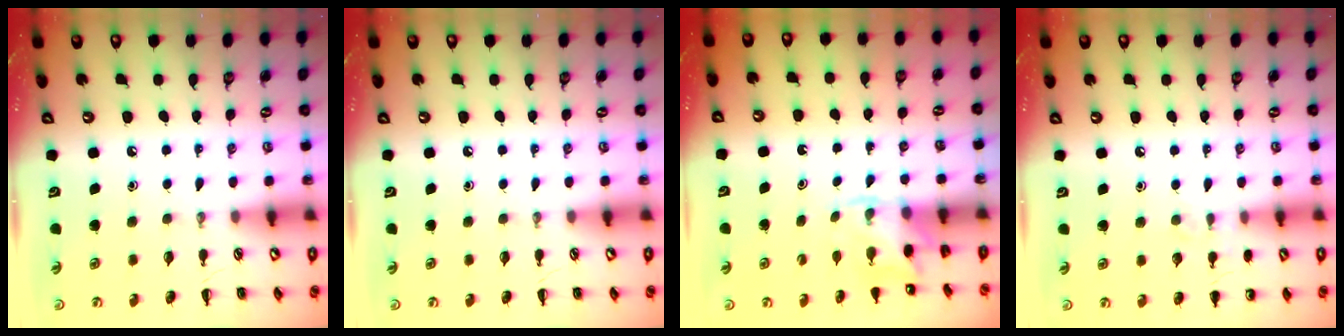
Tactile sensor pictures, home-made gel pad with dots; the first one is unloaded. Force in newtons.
{"total": 0.0}
{"total": 3.6, "press": 3.4, "slide": 1.3}
{"total": 5.1, "press": 4.9, "slide": 1.7}